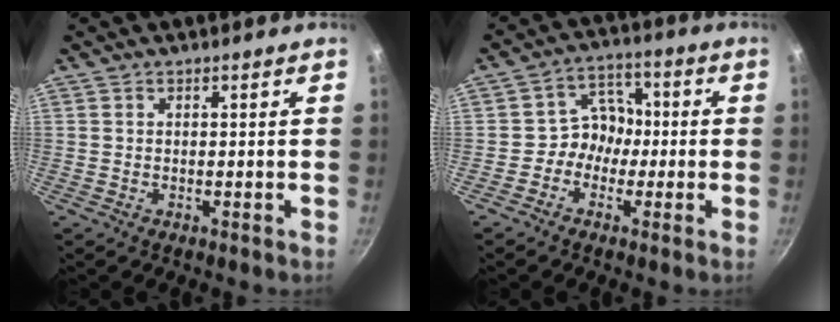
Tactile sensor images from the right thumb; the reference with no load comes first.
{"total": 6.4, "force": [-1.3, 5.5, 2.9], "torque": [0.001, 0.025, -0.033]}